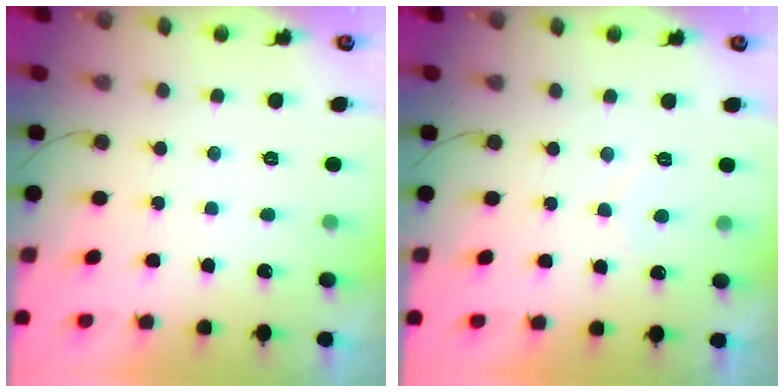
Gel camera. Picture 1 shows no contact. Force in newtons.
{"total": 5.7, "press": 5.7, "slide": 0.4}